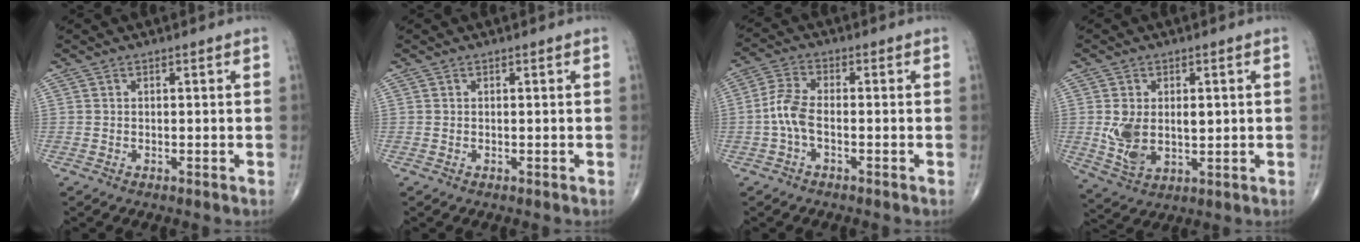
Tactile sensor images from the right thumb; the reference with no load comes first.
{"total": 0.0}
{"total": 5.4, "force": [-1.3, 2.4, 4.6], "torque": [-0.106, 0.017, -0.033]}
{"total": 9.1, "force": [0.5, 5.9, 6.9], "torque": [-0.118, -0.007, 0.021]}